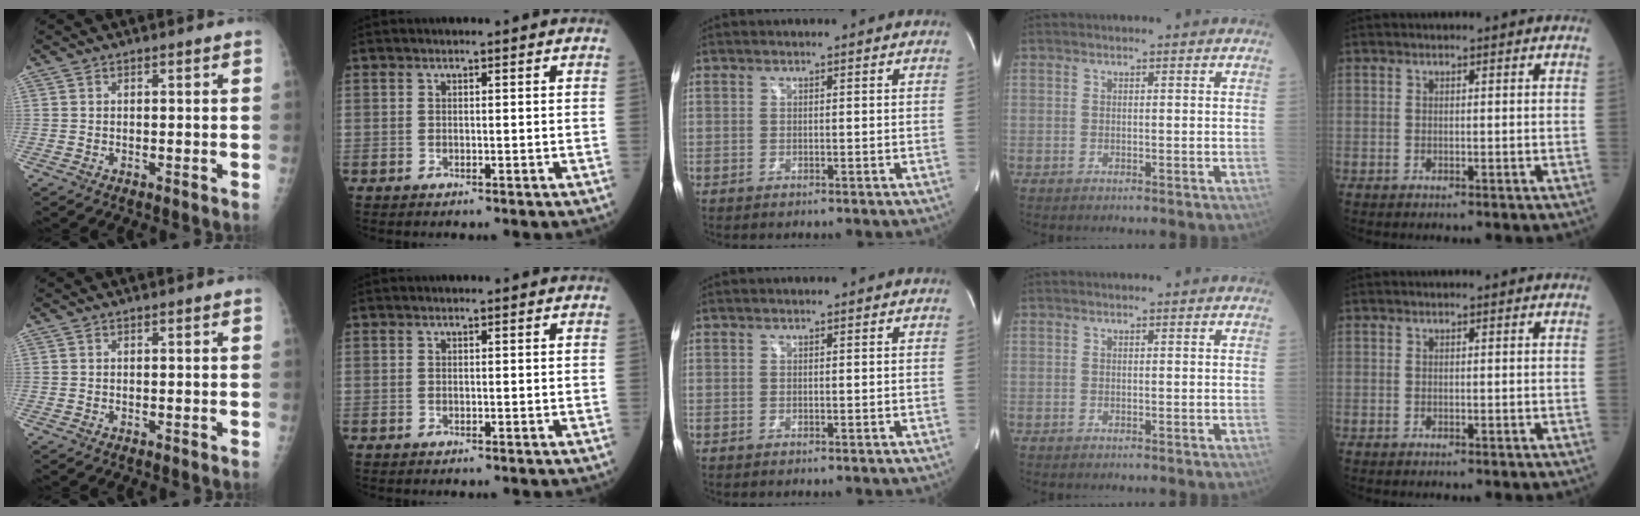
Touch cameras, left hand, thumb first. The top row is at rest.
{}